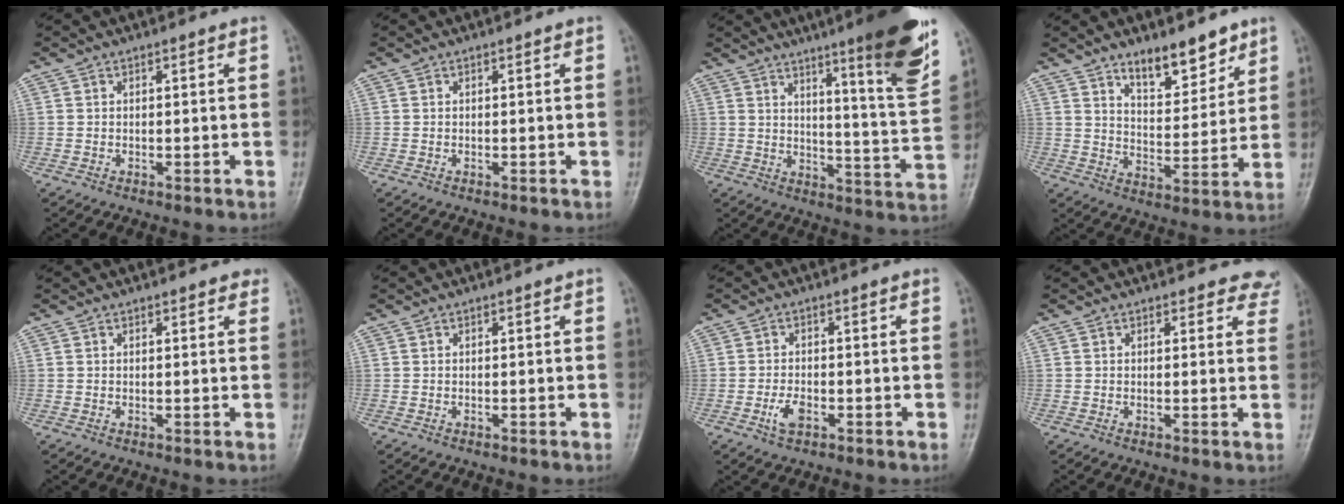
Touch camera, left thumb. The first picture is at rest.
{"total": 0.0}
{"total": 17.9, "force": [10.7, 1.7, 14.2], "torque": [-0.172, -0.062, 0.151]}
{"total": 10.5, "force": [7.4, 4.4, 5.9], "torque": [-0.060, -0.055, 0.124]}
{"total": 1.4, "force": [1.0, 0.7, 0.6], "torque": [0.005, -0.002, 0.007]}
{"total": 0.0}
{"total": 3.3, "force": [-1.4, 1.8, 2.4], "torque": [-0.048, 0.006, -0.026]}
{"total": 4.5, "force": [3.9, 2.1, 0.1], "torque": [0.041, -0.019, 0.018]}